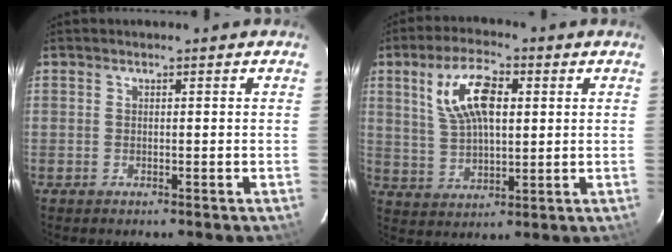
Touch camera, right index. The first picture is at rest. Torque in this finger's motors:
{"motor_torque": [0.63, -0.21, 0.70, 0.16]}